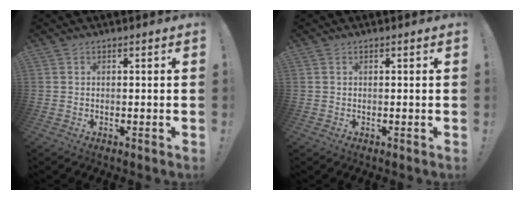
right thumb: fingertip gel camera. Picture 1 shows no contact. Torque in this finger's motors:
{"motor_torque": [-0.25, 0.07, -0.42, 0.13, 0.02]}